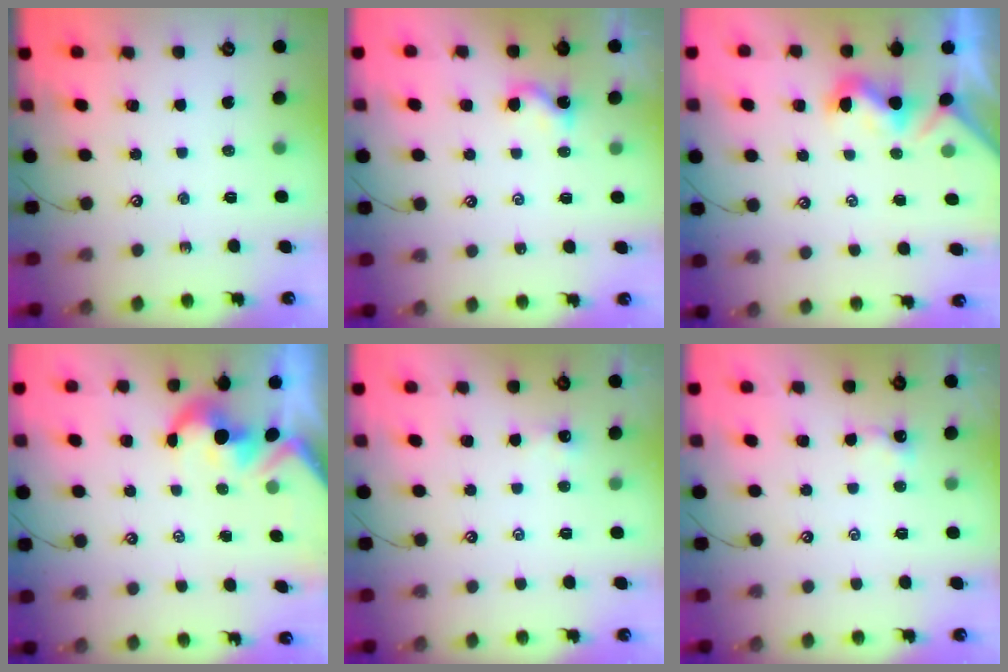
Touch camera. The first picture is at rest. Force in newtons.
{"total": 0.0}
{"total": 1.4, "press": 1.2, "slide": 0.5}
{"total": 1.7, "press": 1.3, "slide": 1.1}
{"total": 0.0}
{"total": 2.2, "press": 2.2, "slide": 0.2}